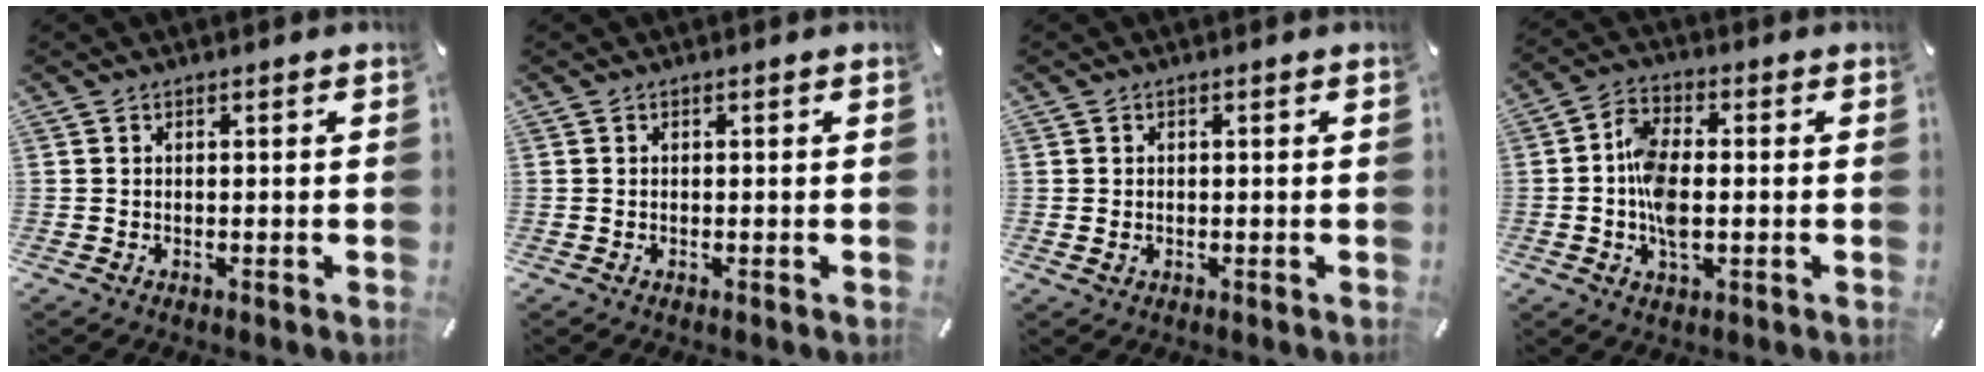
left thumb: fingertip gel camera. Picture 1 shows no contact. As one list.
[{"total": 0.0}, {"total": 0.9, "force": [0.0, 0.8, 0.5], "torque": [-0.011, 0.003, -0.001]}, {"total": 8.7, "force": [-0.9, 4.9, 7.2], "torque": [-0.141, 0.003, -0.018]}]